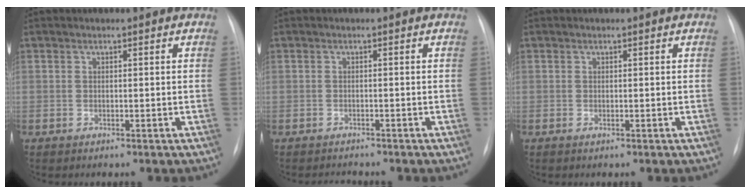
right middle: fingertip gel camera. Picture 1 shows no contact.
{"total": 1.4, "force": [-1.4, 0.1, -0.1], "torque": [-0.002, -0.009, -0.017]}
{"total": 0.0}